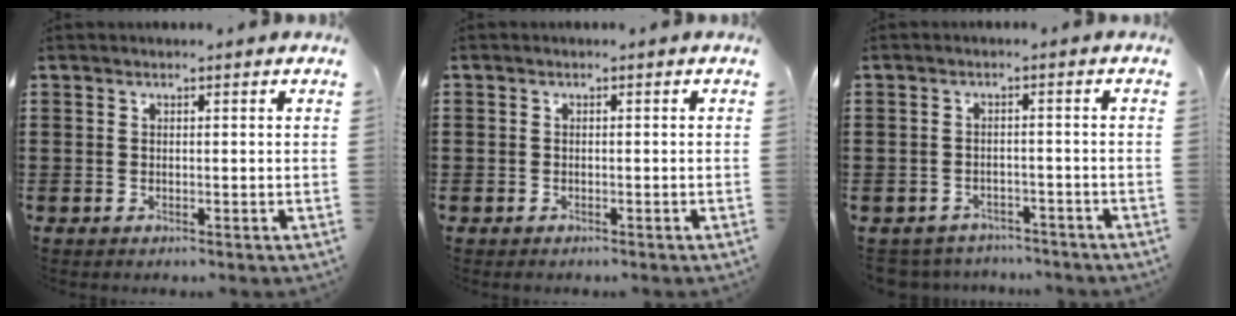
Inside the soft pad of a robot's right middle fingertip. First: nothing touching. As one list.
[{"total": 0.9, "force": [-0.4, 0.8, 0.0], "torque": [-0.002, 0.004, -0.011]}, {"total": 2.5, "force": [-2.4, 0.7, -0.3], "torque": [-0.005, 0.002, -0.056]}]